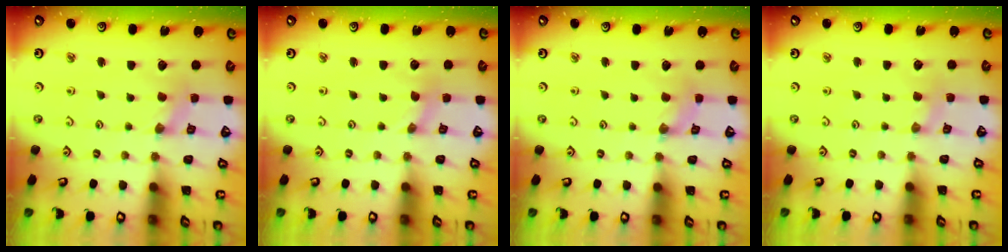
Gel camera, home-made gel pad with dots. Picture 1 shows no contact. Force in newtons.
{"total": 0.0}
{"total": 1.1, "press": 1.1, "slide": 0.1}
{"total": 1.3, "press": 1.3, "slide": 0.3}